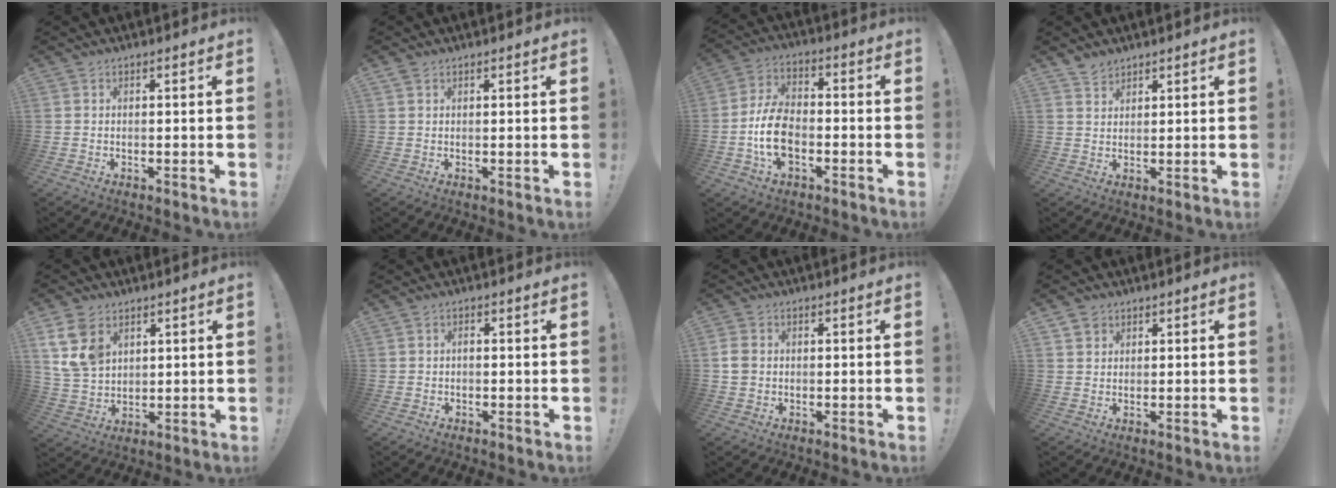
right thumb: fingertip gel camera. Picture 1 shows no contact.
{"total": 1.1, "force": [0.8, 0.8, 0.2], "torque": [-0.012, 0.003, 0.017]}
{"total": 12.6, "force": [-4.0, 7.7, 9.2], "torque": [-0.176, 0.015, -0.072]}
{"total": 3.1, "force": [2.7, 1.4, 0.1], "torque": [-0.001, -0.018, 0.052]}
{"total": 11.4, "force": [5.5, 8.1, 5.8], "torque": [-0.116, -0.020, 0.111]}
{"total": 2.0, "force": [0.1, 2.0, 0.4], "torque": [0.007, -0.007, -0.002]}
{"total": 4.4, "force": [0.2, 3.7, 2.4], "torque": [-0.041, 0.005, 0.005]}
{"total": 2.7, "force": [1.7, 2.0, 0.0], "torque": [0.002, -0.007, 0.032]}